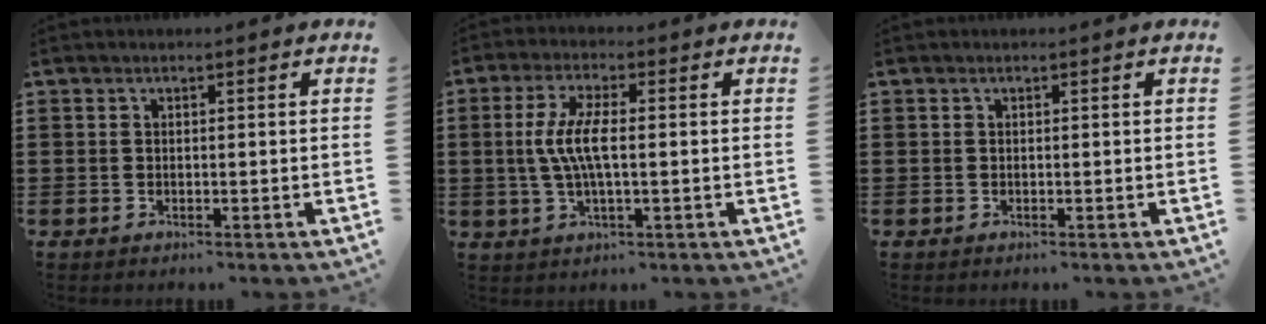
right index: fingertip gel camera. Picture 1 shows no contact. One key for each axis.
{"total": 6.4, "fx": -0.3, "fy": 1.7, "fz": 6.1, "tx": -0.138, "ty": -0.006, "tz": -0.017}
{"total": 0.0}